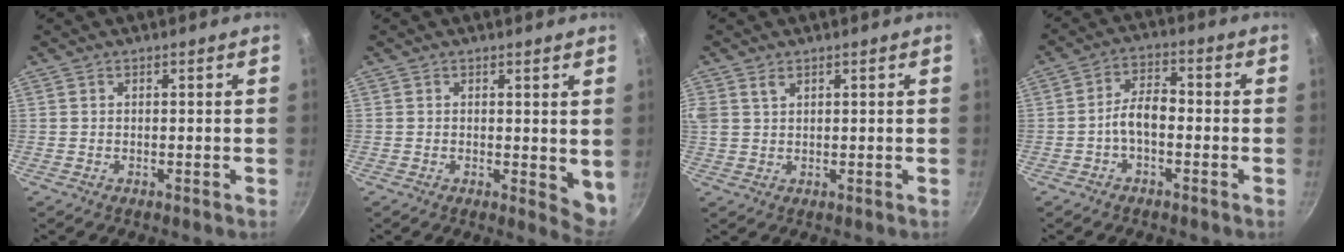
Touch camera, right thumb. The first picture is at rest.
{"total": 4.9, "force": [1.1, 2.6, 3.9], "torque": [-0.041, -0.010, 0.016]}
{"total": 4.1, "force": [2.1, 2.7, 2.2], "torque": [-0.046, 0.006, 0.047]}
{"total": 5.5, "force": [-1.7, 2.9, 4.4], "torque": [-0.070, 0.030, -0.037]}